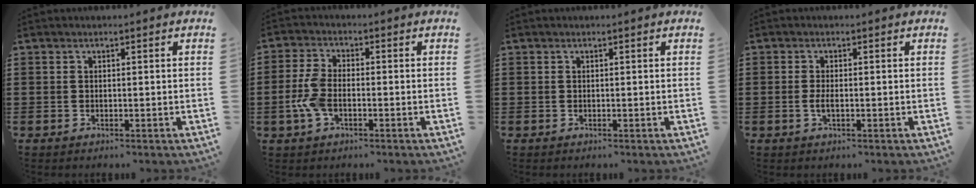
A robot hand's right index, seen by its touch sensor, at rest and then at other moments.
{"total": 5.5, "force": [-1.5, 2.8, 4.5], "torque": [-0.114, -0.004, -0.035]}
{"total": 0.0}
{"total": 1.6, "force": [-0.4, 0.5, 1.5], "torque": [-0.035, -0.002, -0.009]}